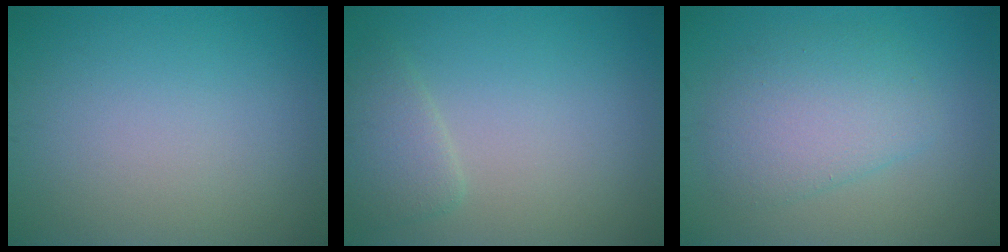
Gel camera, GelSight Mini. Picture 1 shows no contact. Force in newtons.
{"total": 2.2, "press": 2.1, "slide": 0.3}
{"total": 4.1, "press": 4.1, "slide": 0.2}